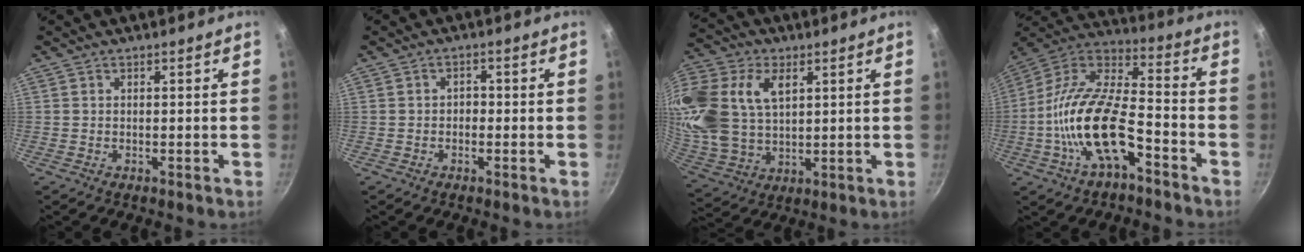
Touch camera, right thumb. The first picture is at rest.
{"total": 1.7, "force": [-0.5, 1.4, 0.9], "torque": [-0.006, 0.009, -0.010]}
{"total": 24.4, "force": [8.1, 16.3, 16.3], "torque": [-0.375, 0.013, 0.160]}
{"total": 19.6, "force": [-7.4, 8.7, 16.0], "torque": [-0.295, 0.052, -0.154]}